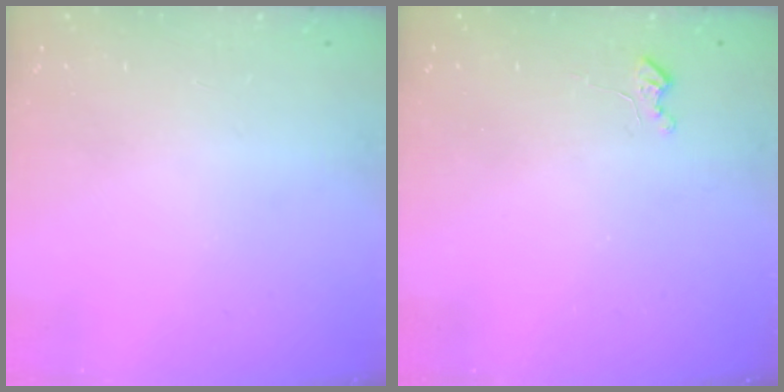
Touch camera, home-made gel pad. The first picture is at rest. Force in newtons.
{"total": 3.3, "press": 3.3, "slide": 0.5}